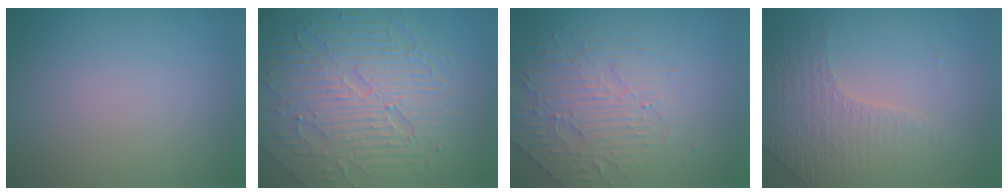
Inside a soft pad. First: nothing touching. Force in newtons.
{"total": 9.8, "press": 6.5, "slide": 7.3}
{"total": 4.7, "press": 3.3, "slide": 3.3}
{"total": 4.3, "press": 2.9, "slide": 3.2}